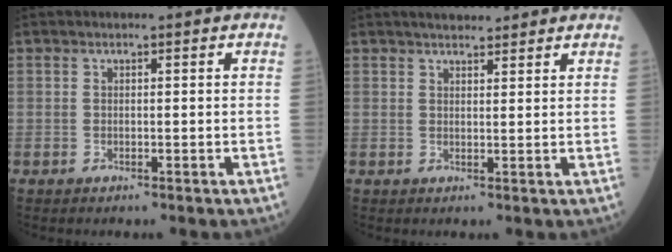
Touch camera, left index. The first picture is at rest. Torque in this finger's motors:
{"motor_torque": [-0.50, -0.51, -0.66, -0.03]}